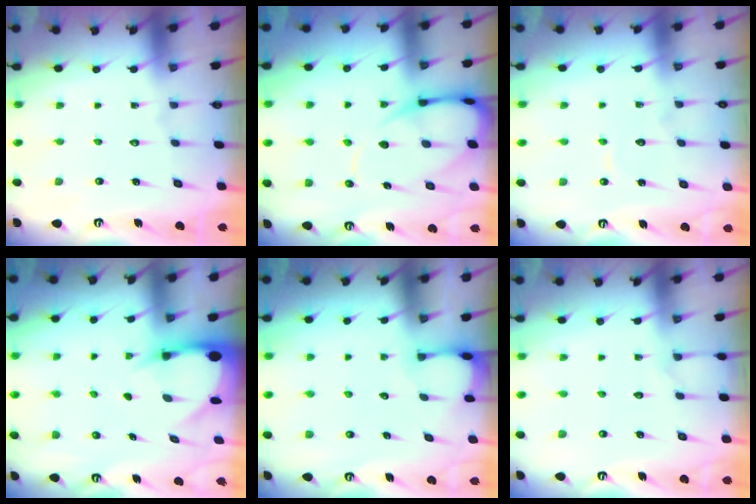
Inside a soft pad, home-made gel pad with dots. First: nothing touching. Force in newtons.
{"total": 9.7, "press": 9.7, "slide": 1.0}
{"total": 3.8, "press": 3.8, "slide": 0.3}
{"total": 4.0, "press": 4.0, "slide": 0.6}
{"total": 2.0, "press": 2.0, "slide": 0.3}
{"total": 4.0, "press": 4.0, "slide": 0.5}